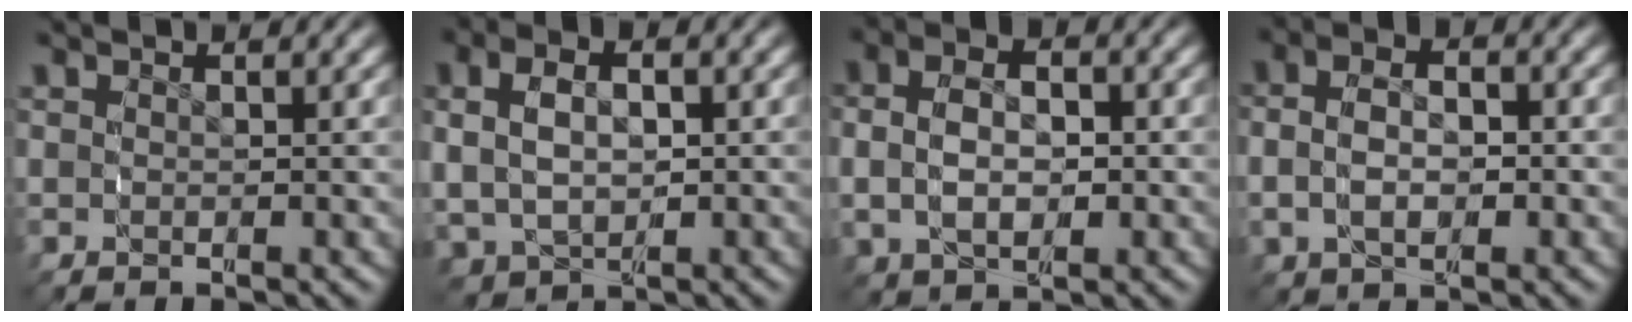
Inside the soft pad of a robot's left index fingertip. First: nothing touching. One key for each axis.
{"total": 5.4, "fx": 0.2, "fy": 4.2, "fz": 3.4, "tx": -0.085, "ty": -0.015, "tz": 0.019}
{"total": 4.9, "fx": 0.0, "fy": 3.5, "fz": 3.4, "tx": -0.073, "ty": -0.002, "tz": 0.005}
{"total": 4.3, "fx": -0.2, "fy": 3.1, "fz": 3.1, "tx": -0.068, "ty": -0.001, "tz": -0.002}